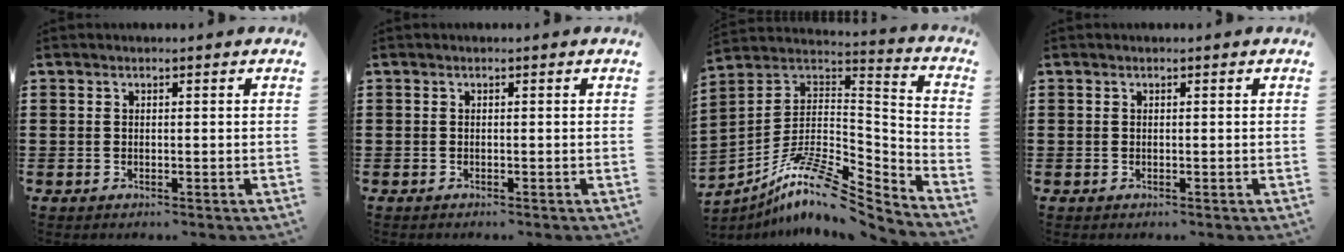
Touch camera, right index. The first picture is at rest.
{"total": 0.0}
{"total": 12.2, "force": [-8.4, 3.2, 8.3], "torque": [-0.162, 0.011, -0.161]}
{"total": 0.0}